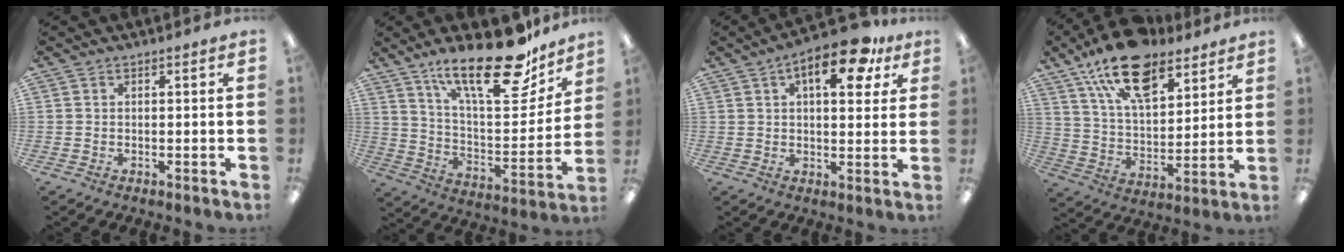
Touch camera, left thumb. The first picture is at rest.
{"total": 24.5, "force": [17.8, 8.1, 14.8], "torque": [-0.220, -0.113, 0.294]}
{"total": 13.1, "force": [6.7, 5.6, 9.8], "torque": [-0.126, -0.023, 0.105]}
{"total": 18.6, "force": [12.9, 8.7, 10.2], "torque": [-0.183, -0.057, 0.229]}